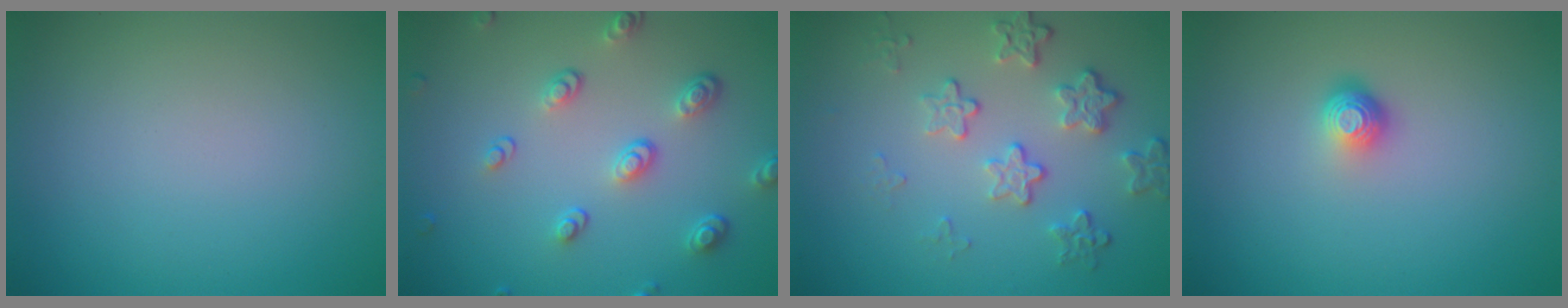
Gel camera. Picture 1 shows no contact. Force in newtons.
{"total": 3.6, "press": 2.7, "slide": 2.4}
{"total": 4.0, "press": 3.1, "slide": 2.6}
{"total": 1.8, "press": 1.2, "slide": 1.3}